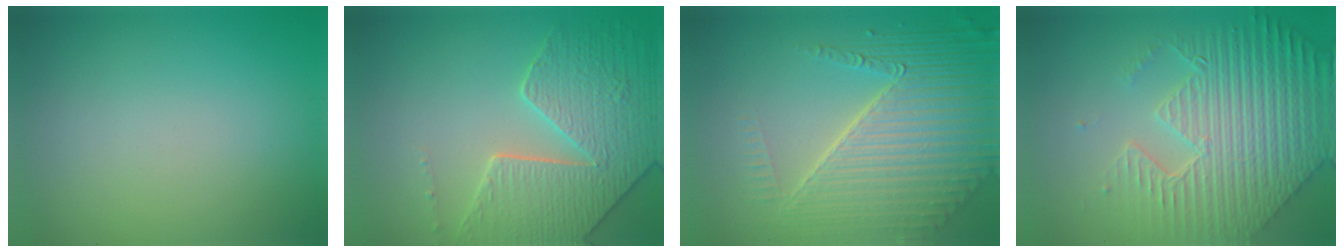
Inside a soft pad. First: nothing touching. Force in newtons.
{"total": 5.6, "press": 5.2, "slide": 2.2}
{"total": 8.9, "press": 5.8, "slide": 6.7}
{"total": 8.8, "press": 6.3, "slide": 6.1}